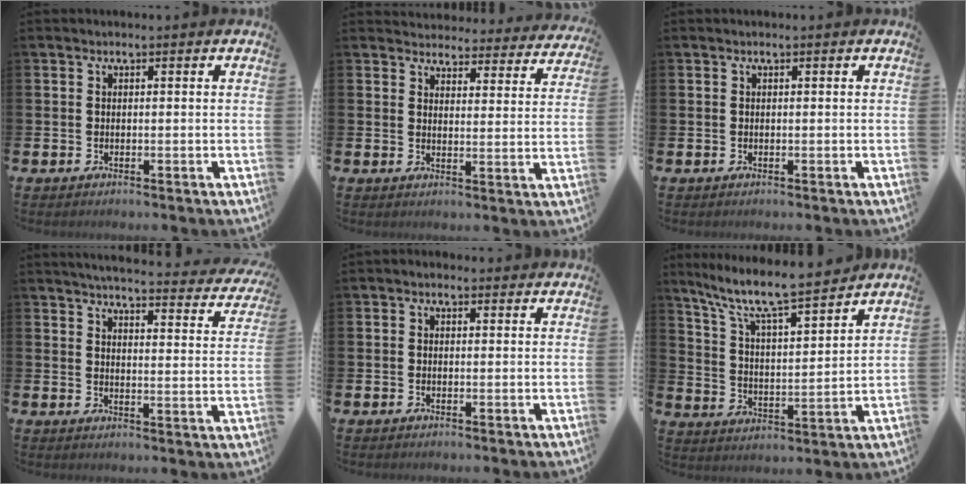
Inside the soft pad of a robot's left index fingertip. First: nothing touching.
{"total": 3.6, "force": [3.5, 0.8, 0.0], "torque": [-0.012, -0.032, 0.058]}
{"total": 0.0}
{"total": 4.3, "force": [4.0, 0.3, 1.3], "torque": [-0.028, -0.039, 0.062]}
{"total": 0.5, "force": [0.0, 0.4, 0.3], "torque": [-0.005, 0.005, -0.001]}
{"total": 9.0, "force": [8.2, 0.7, 3.6], "torque": [-0.098, -0.062, 0.137]}